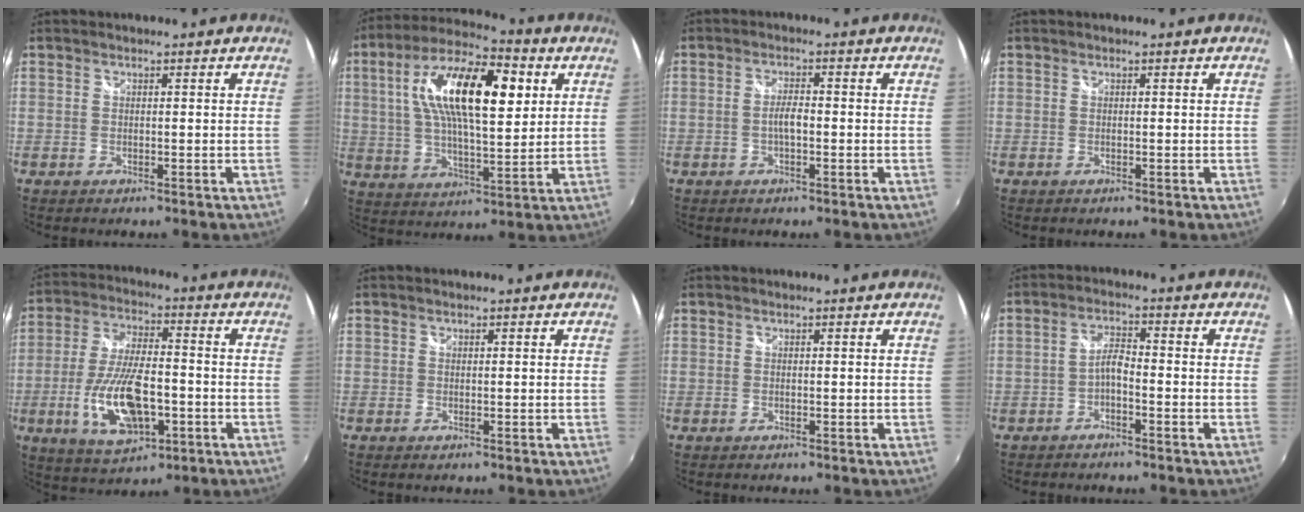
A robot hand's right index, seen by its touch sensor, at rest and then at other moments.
{"total": 19.5, "force": [5.4, 7.2, 17.2], "torque": [-0.309, 0.028, 0.085]}
{"total": 2.7, "force": [-0.7, 0.7, 2.5], "torque": [-0.049, 0.002, -0.014]}
{"total": 0.0}
{"total": 15.2, "force": [-4.5, 6.6, 13.0], "torque": [-0.266, -0.013, -0.075]}
{"total": 0.0}
{"total": 0.0}
{"total": 3.0, "force": [-1.9, 0.9, 2.2], "torque": [-0.049, 0.009, -0.036]}